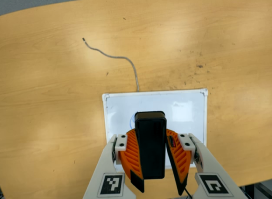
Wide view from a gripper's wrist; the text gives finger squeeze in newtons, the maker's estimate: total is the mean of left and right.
{"total": 10.5, "left": 9.6, "right": 11.5}